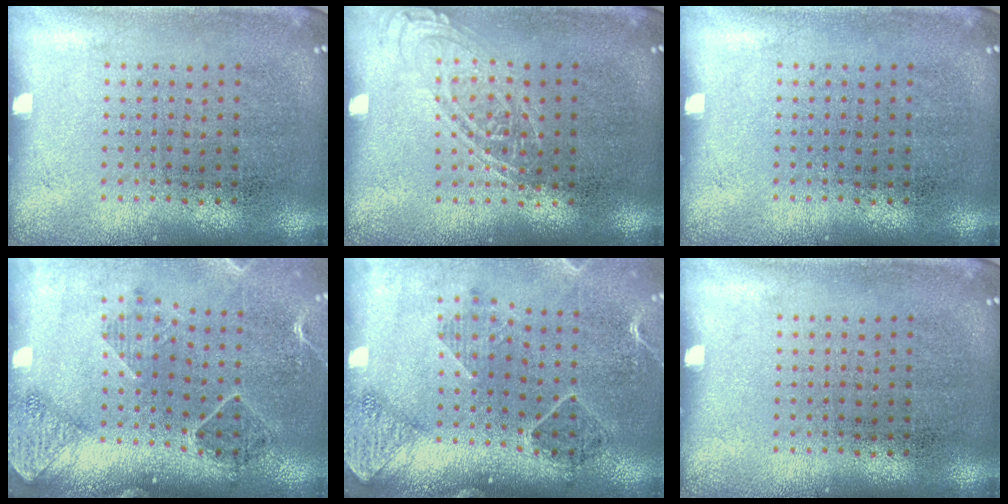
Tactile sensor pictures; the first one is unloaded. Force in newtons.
{"total": 1.0, "press": 1.0, "slide": 0.2}
{"total": 0.0}
{"total": 1.5, "press": 1.5, "slide": 0.0}
{"total": 1.5, "press": 1.5, "slide": 0.0}
{"total": 0.0}